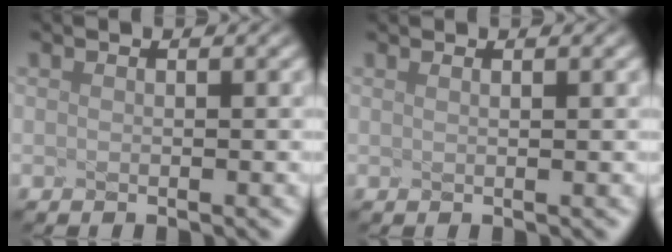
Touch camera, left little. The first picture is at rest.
{"total": 0.8, "force": [0.5, 0.3, 0.5], "torque": [-0.003, 0.012, 0.002]}